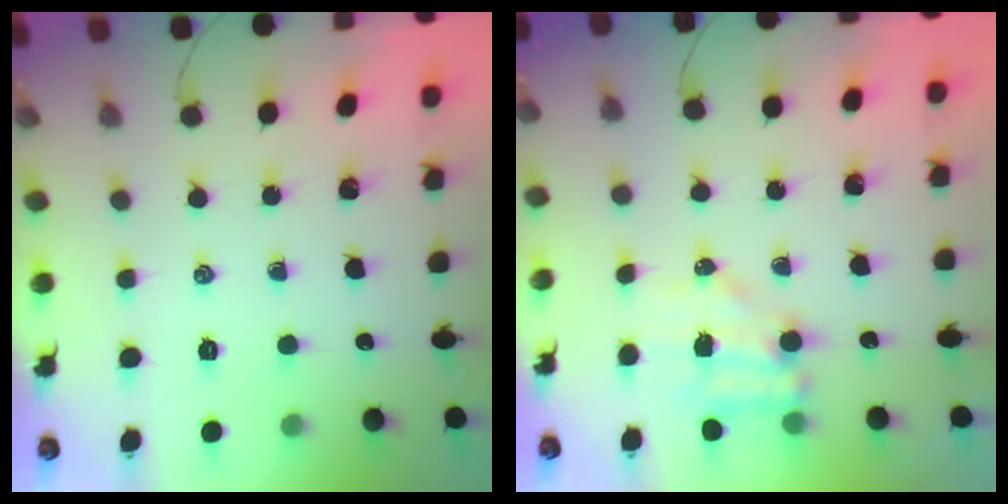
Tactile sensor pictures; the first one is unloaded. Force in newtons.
{"total": 5.5, "press": 5.5, "slide": 0.6}